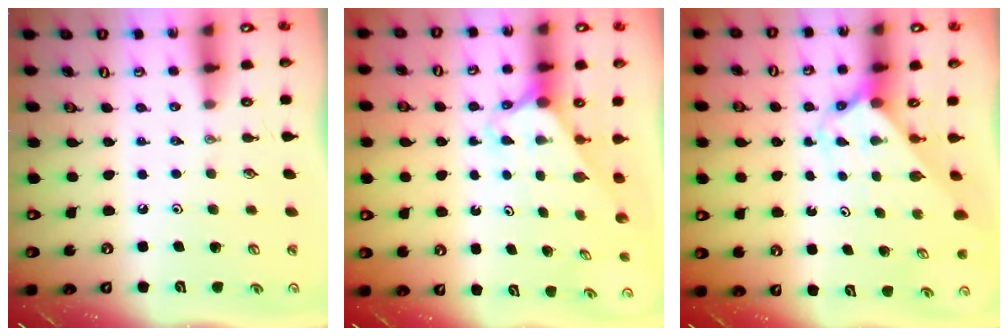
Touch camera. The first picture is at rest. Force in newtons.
{"total": 2.2, "press": 2.2, "slide": 0.2}
{"total": 2.3, "press": 2.3, "slide": 0.1}